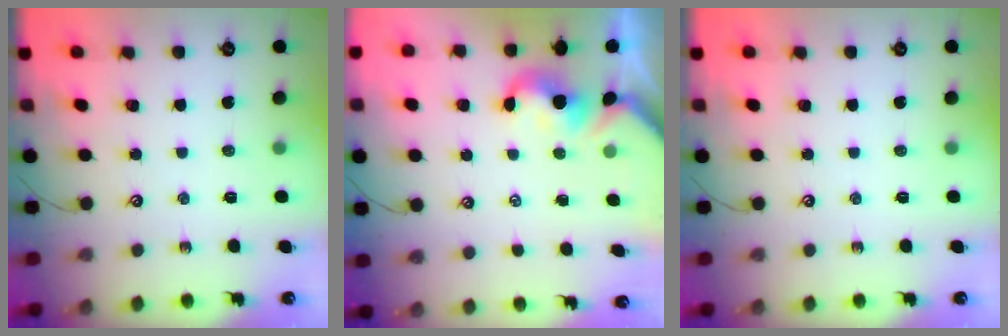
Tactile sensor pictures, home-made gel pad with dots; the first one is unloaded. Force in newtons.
{"total": 1.2, "press": 1.1, "slide": 0.6}
{"total": 0.0}